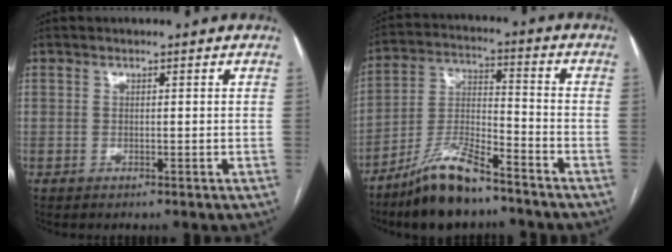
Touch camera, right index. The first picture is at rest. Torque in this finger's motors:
{"motor_torque": [0.90, -1.23, 0.40, 0.09]}